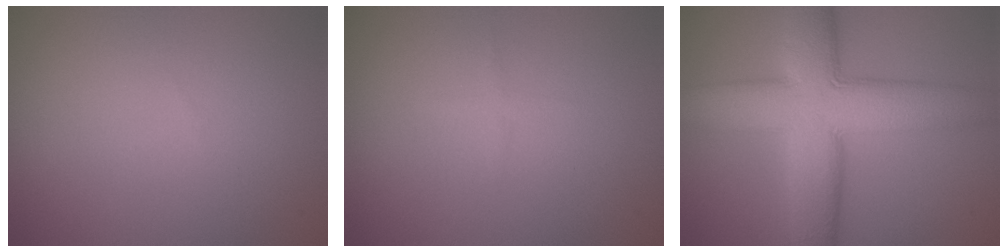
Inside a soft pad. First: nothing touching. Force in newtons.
{"total": 0.6, "press": 0.6, "slide": 0.0}
{"total": 11.2, "press": 11.2, "slide": 0.4}